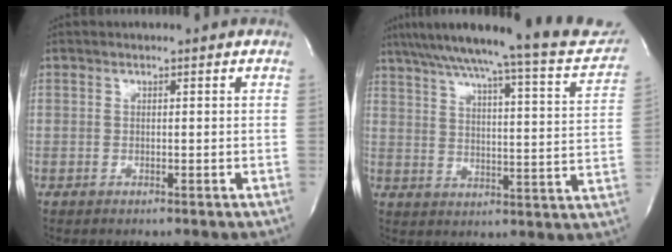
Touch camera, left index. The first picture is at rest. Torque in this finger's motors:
{"motor_torque": [0.47, -0.48, 0.50, 0.15]}